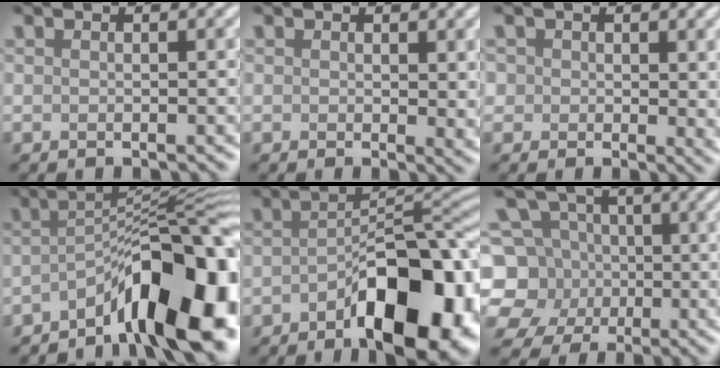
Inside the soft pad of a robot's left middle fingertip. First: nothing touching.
{"total": 2.1, "force": [0.8, 0.3, 1.9], "torque": [-0.021, -0.006, 0.017]}
{"total": 3.1, "force": [1.0, 2.2, 1.9], "torque": [-0.024, -0.006, 0.016]}
{"total": 12.3, "force": [-5.9, 3.5, 10.2], "torque": [-0.130, 0.010, -0.096]}
{"total": 12.1, "force": [-5.6, 5.0, 9.4], "torque": [-0.129, -0.002, -0.084]}
{"total": 7.6, "force": [-1.4, 7.1, 2.4], "torque": [-0.055, 0.021, -0.060]}